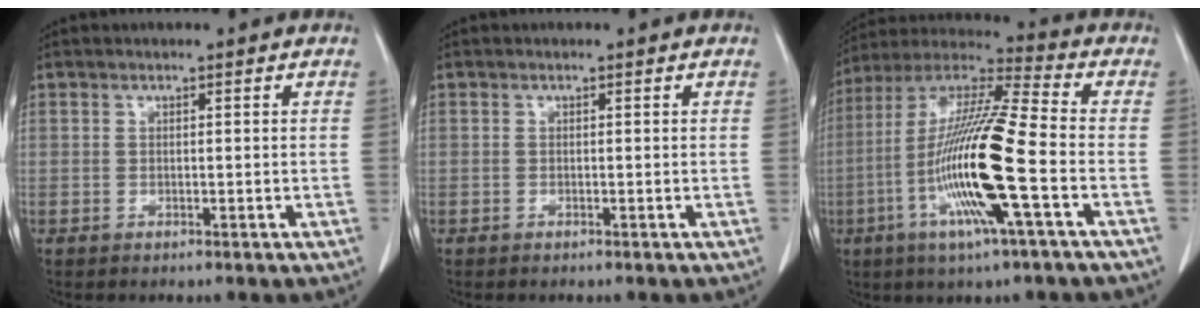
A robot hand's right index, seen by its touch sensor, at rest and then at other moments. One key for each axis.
{"total": 0.0}
{"total": 18.0, "fx": -4.9, "fy": 0.3, "fz": 17.4, "tx": -0.348, "ty": -0.011, "tz": -0.098}